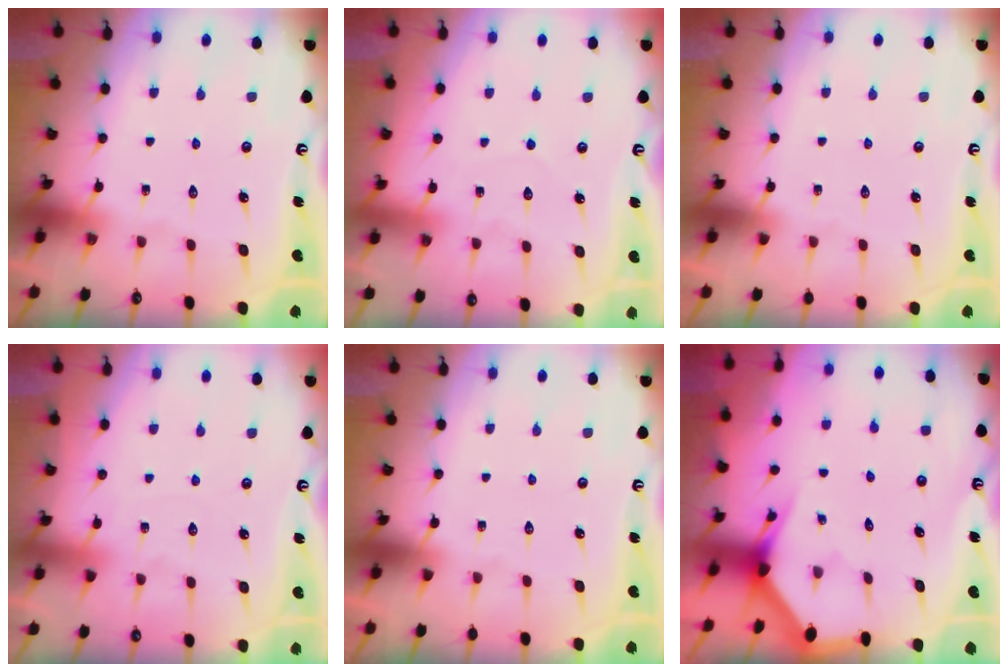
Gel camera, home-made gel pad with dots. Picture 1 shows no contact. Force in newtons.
{"total": 3.5, "press": 3.5, "slide": 0.4}
{"total": 0.0}
{"total": 2.2, "press": 2.2, "slide": 0.3}
{"total": 0.0}
{"total": 2.9, "press": 2.9, "slide": 0.0}